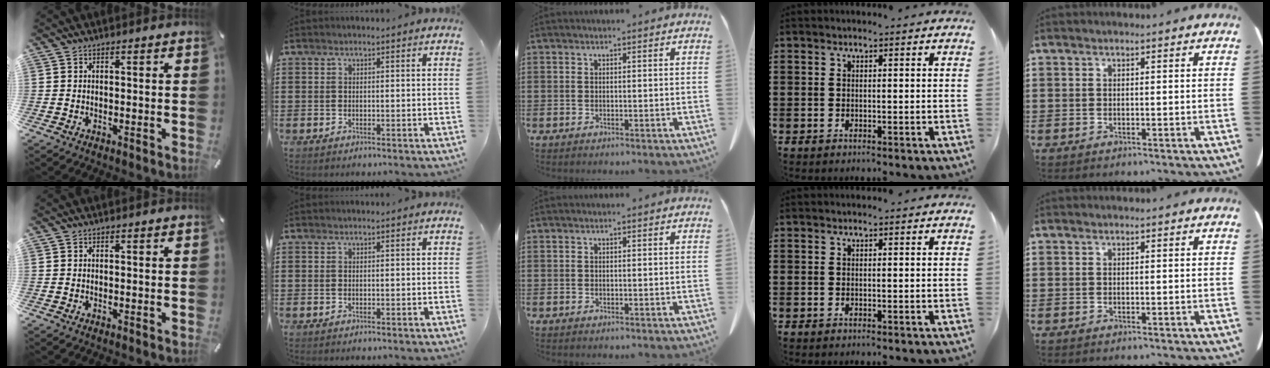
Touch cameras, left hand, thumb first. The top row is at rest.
{}